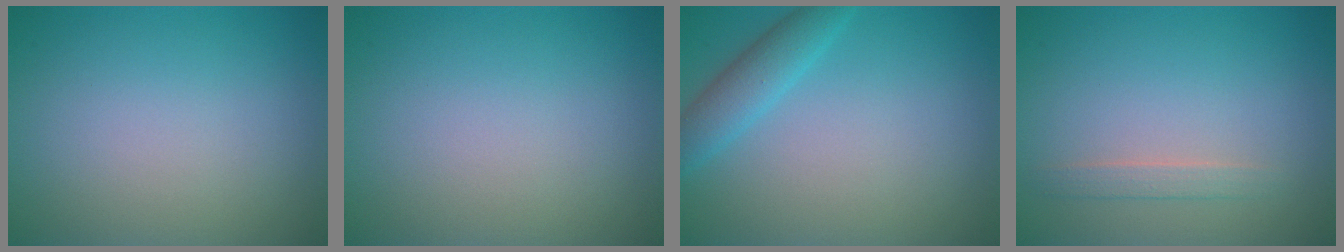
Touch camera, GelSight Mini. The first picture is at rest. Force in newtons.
{"total": 0.0}
{"total": 2.9, "press": 2.9, "slide": 0.2}
{"total": 1.2, "press": 1.2, "slide": 0.1}